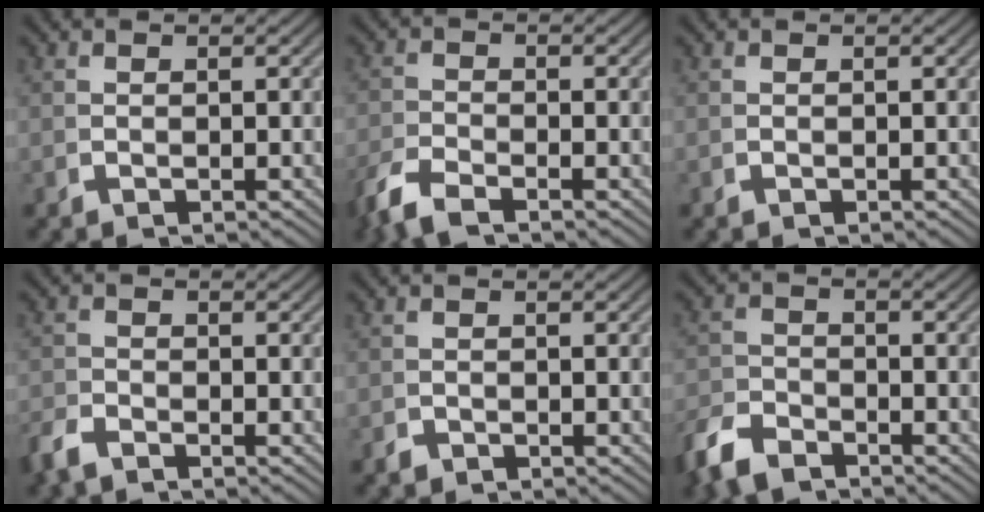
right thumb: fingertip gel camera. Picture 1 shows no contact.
{"total": 2.7, "force": [-2.3, 0.8, 1.1], "torque": [-0.027, -0.007, -0.044]}
{"total": 0.0}
{"total": 1.5, "force": [-1.4, 0.2, 0.2], "torque": [0.004, 0.000, -0.032]}
{"total": 0.8, "force": [-0.8, 0.0, -0.2], "torque": [0.007, -0.005, -0.014]}
{"total": 3.4, "force": [-3.1, 1.1, 0.7], "torque": [-0.007, -0.008, -0.055]}